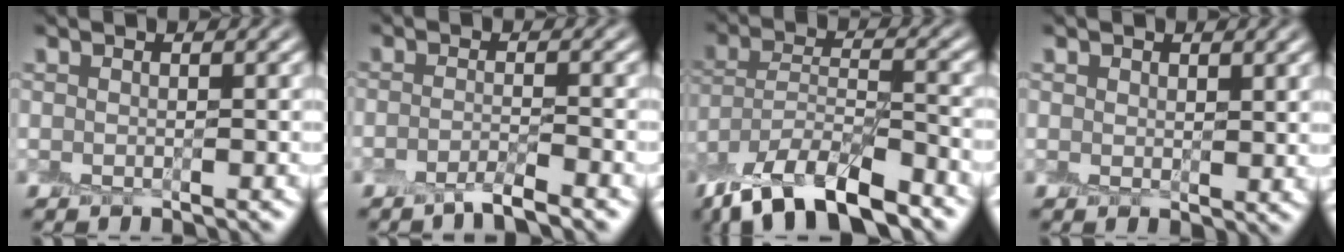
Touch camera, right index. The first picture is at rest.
{"total": 2.6, "force": [-1.9, 0.5, 1.8], "torque": [-0.025, -0.004, -0.046]}
{"total": 11.5, "force": [-8.9, 3.8, 6.4], "torque": [-0.114, 0.000, -0.169]}
{"total": 1.4, "force": [0.8, 0.9, 0.7], "torque": [-0.008, -0.004, 0.019]}